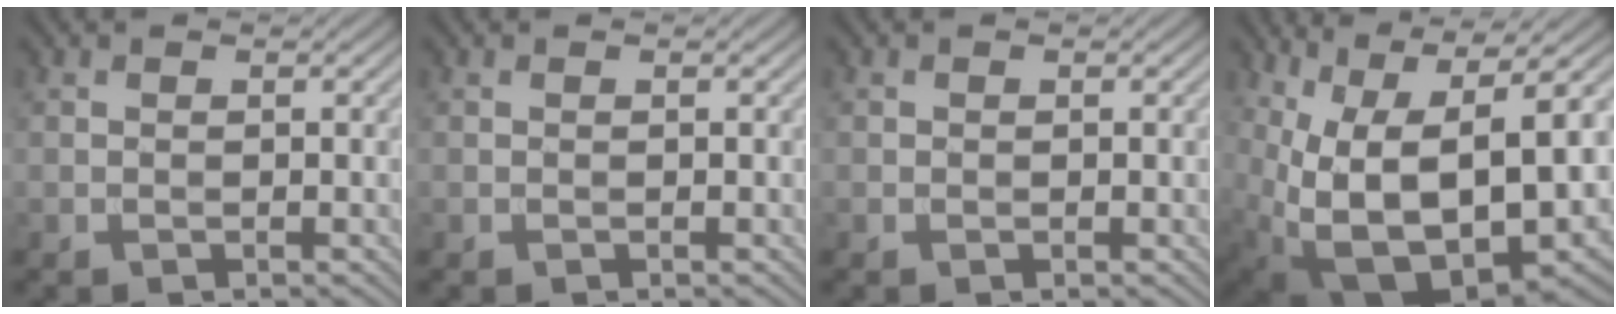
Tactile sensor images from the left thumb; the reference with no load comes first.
{"total": 0.0}
{"total": 0.0}
{"total": 19.0, "force": [0.3, 11.2, 15.3], "torque": [-0.262, -0.031, 0.048]}